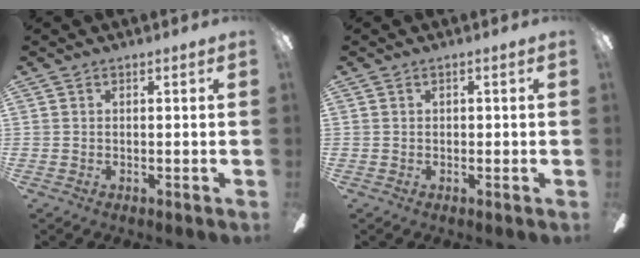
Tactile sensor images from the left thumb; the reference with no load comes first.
{"total": 0.5, "force": [-0.1, 0.4, 0.4], "torque": [-0.007, 0.003, -0.003]}